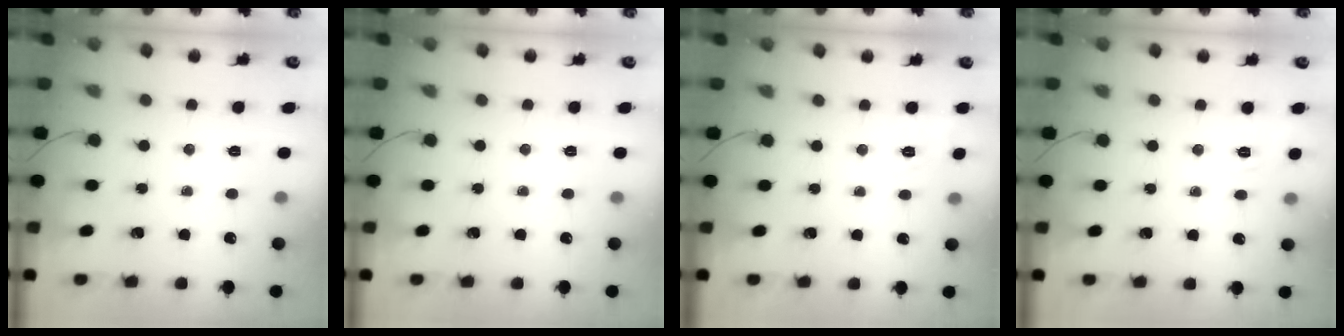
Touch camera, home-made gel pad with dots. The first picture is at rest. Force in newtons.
{"total": 0.0}
{"total": 6.7, "press": 6.4, "slide": 2.1}
{"total": 2.7, "press": 2.0, "slide": 1.8}